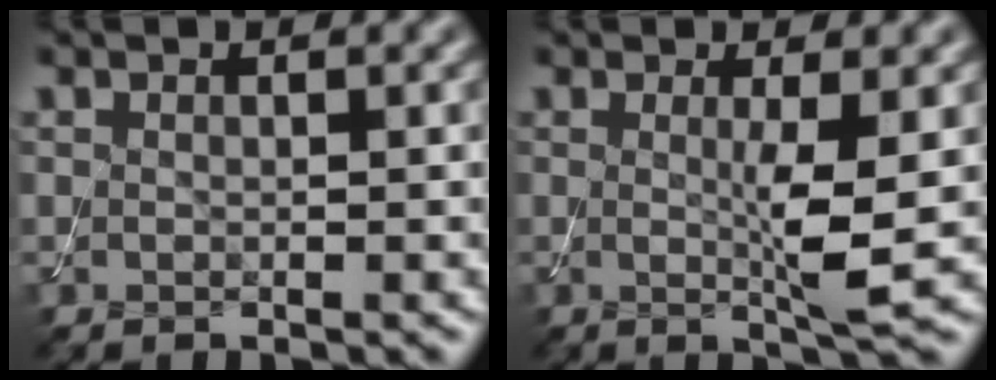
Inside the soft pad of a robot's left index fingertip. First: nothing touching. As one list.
[{"total": 3.5, "force": [0.0, 0.3, 3.5], "torque": [-0.062, -0.012, 0.001]}]